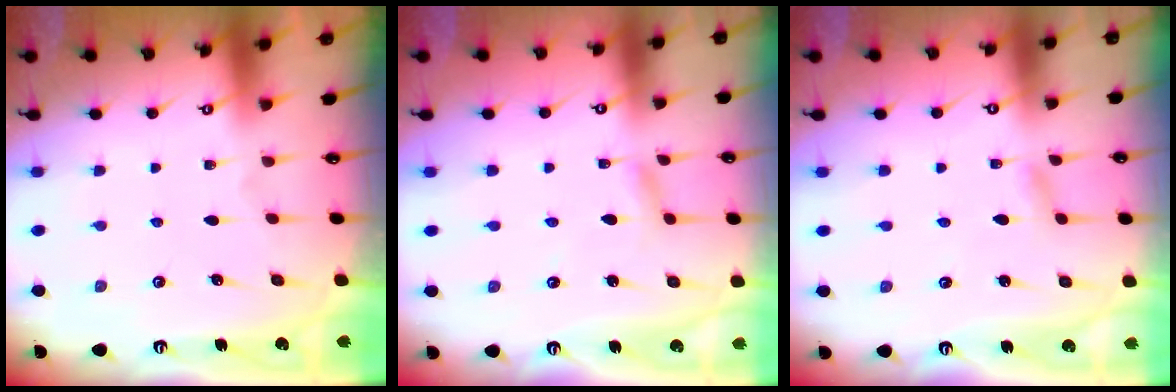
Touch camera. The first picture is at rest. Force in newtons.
{"total": 2.5, "press": 2.4, "slide": 0.3}
{"total": 1.5, "press": 1.5, "slide": 0.2}